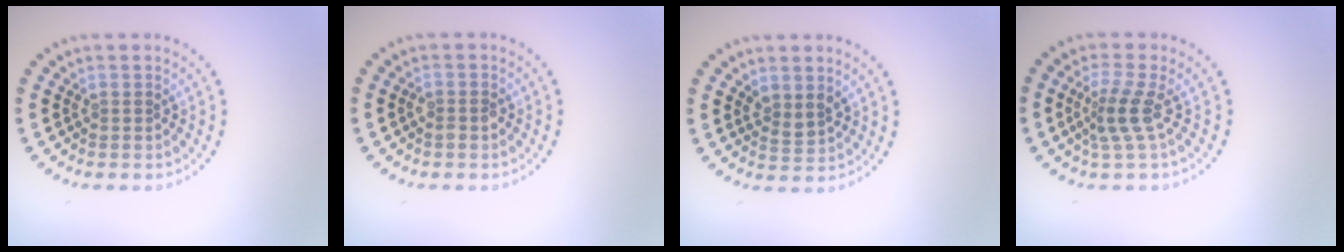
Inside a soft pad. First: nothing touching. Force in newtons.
{"total": 1.0, "press": 1.0, "slide": 0.2}
{"total": 1.6, "press": 1.4, "slide": 0.8}
{"total": 2.7, "press": 1.9, "slide": 1.9}